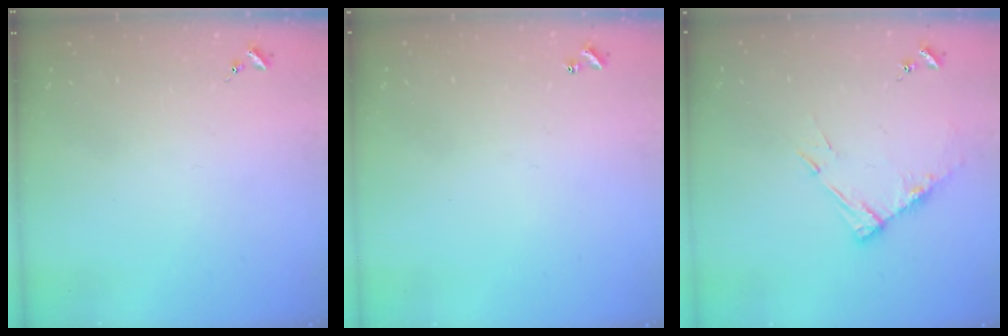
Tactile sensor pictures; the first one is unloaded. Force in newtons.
{"total": 1.0, "press": 1.0, "slide": 0.2}
{"total": 9.1, "press": 9.1, "slide": 0.7}